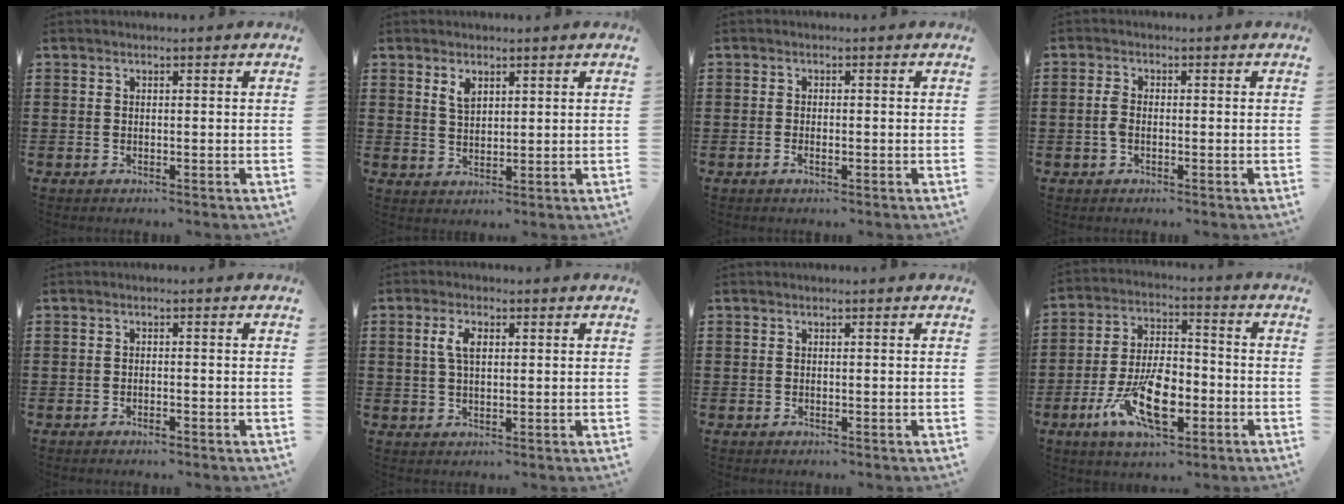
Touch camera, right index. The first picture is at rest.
{"total": 2.5, "force": [1.6, 1.3, 1.5], "torque": [-0.034, 0.003, 0.029]}
{"total": 1.1, "force": [-0.5, 0.3, 0.9], "torque": [-0.018, -0.004, -0.009]}
{"total": 2.0, "force": [-0.5, 1.0, 1.7], "torque": [-0.039, -0.001, -0.011]}
{"total": 0.8, "force": [-0.7, 0.1, 0.4], "torque": [-0.011, -0.005, -0.012]}
{"total": 4.0, "force": [0.9, 1.9, 3.4], "torque": [-0.072, 0.011, 0.014]}
{"total": 0.0}
{"total": 12.3, "force": [-4.6, 5.7, 9.9], "torque": [-0.192, -0.001, -0.081]}